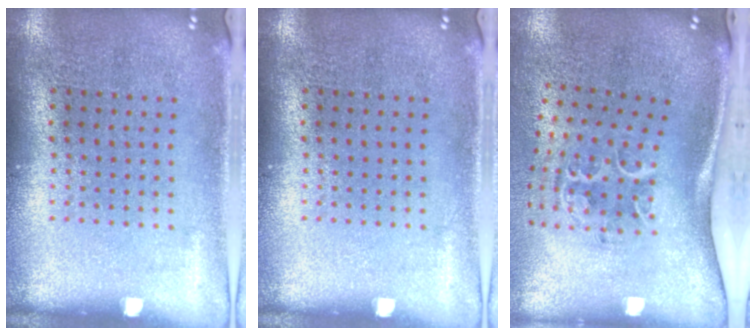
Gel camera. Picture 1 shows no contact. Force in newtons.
{"total": 0.0}
{"total": 2.1, "press": 1.4, "slide": 1.6}